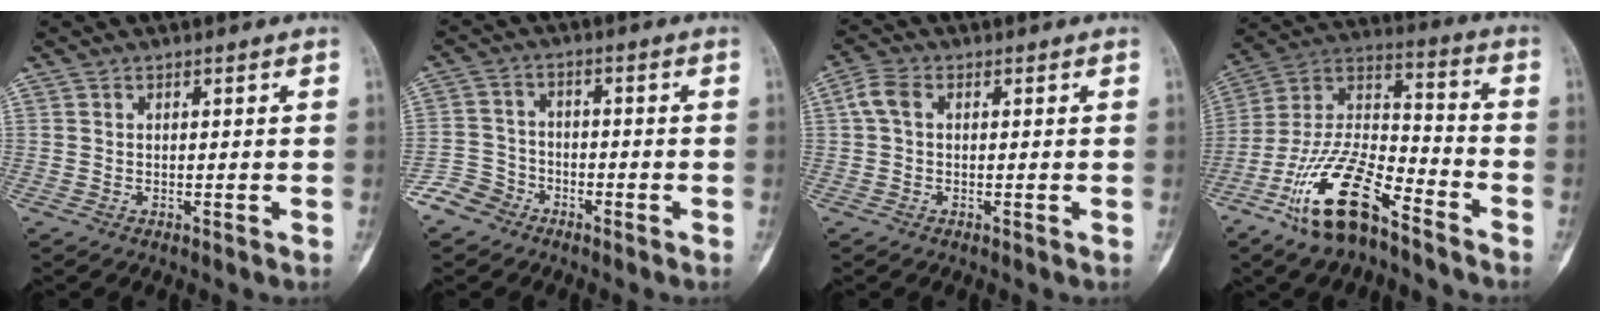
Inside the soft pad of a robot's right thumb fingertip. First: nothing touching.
{"total": 5.9, "force": [-4.2, 4.1, 0.8], "torque": [0.003, 0.026, -0.089]}
{"total": 3.5, "force": [0.5, 2.2, 2.6], "torque": [-0.056, 0.011, 0.003]}
{"total": 18.6, "force": [-11.5, 7.1, 12.7], "torque": [-0.238, 0.076, -0.218]}